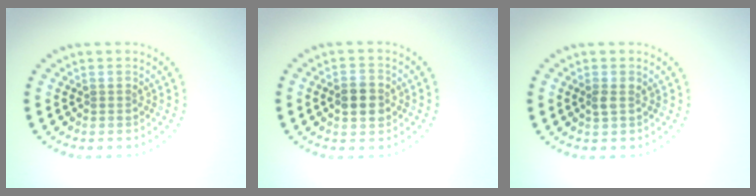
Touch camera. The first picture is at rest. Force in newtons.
{"total": 2.9, "press": 2.9, "slide": 0.2}
{"total": 0.9, "press": 0.9, "slide": 0.2}